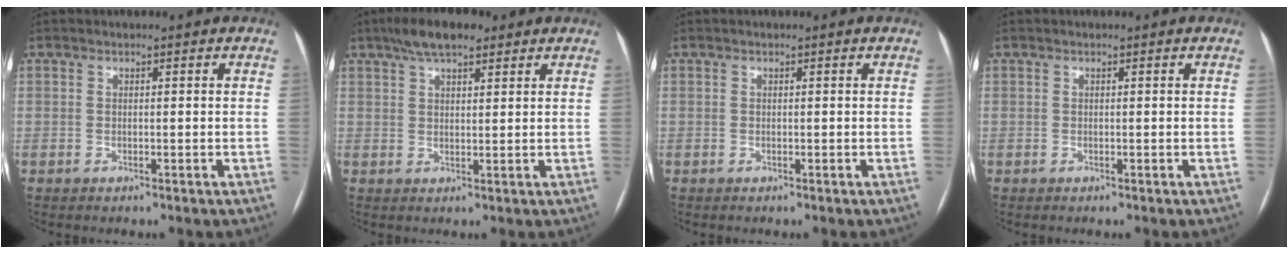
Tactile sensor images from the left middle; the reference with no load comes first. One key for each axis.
{"total": 6.9, "fx": 4.8, "fy": 2.3, "fz": 4.4, "tx": -0.082, "ty": 0.021, "tz": 0.081}
{"total": 0.0}
{"total": 0.0}